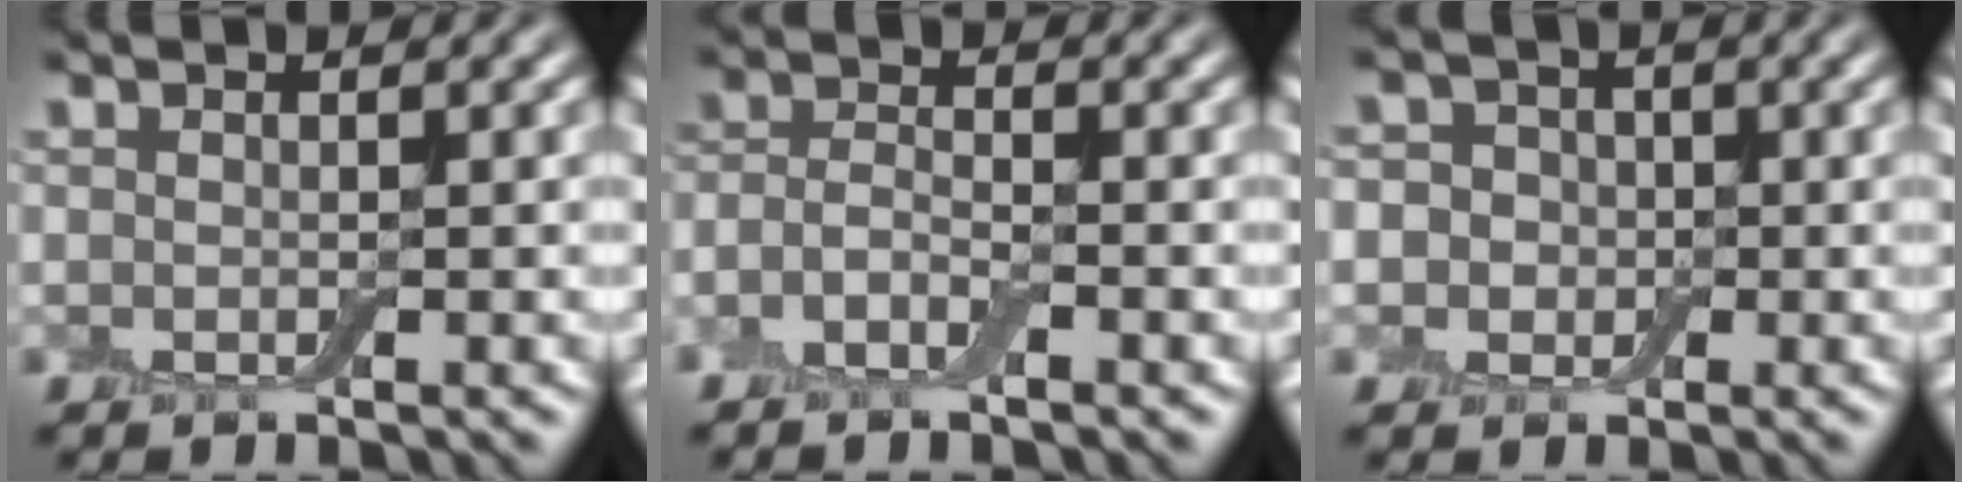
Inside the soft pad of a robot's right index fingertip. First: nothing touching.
{"total": 2.5, "force": [-1.5, 1.0, 1.7], "torque": [-0.039, 0.002, -0.041]}
{"total": 6.0, "force": [0.7, 5.5, 2.3], "torque": [-0.025, 0.049, -0.034]}